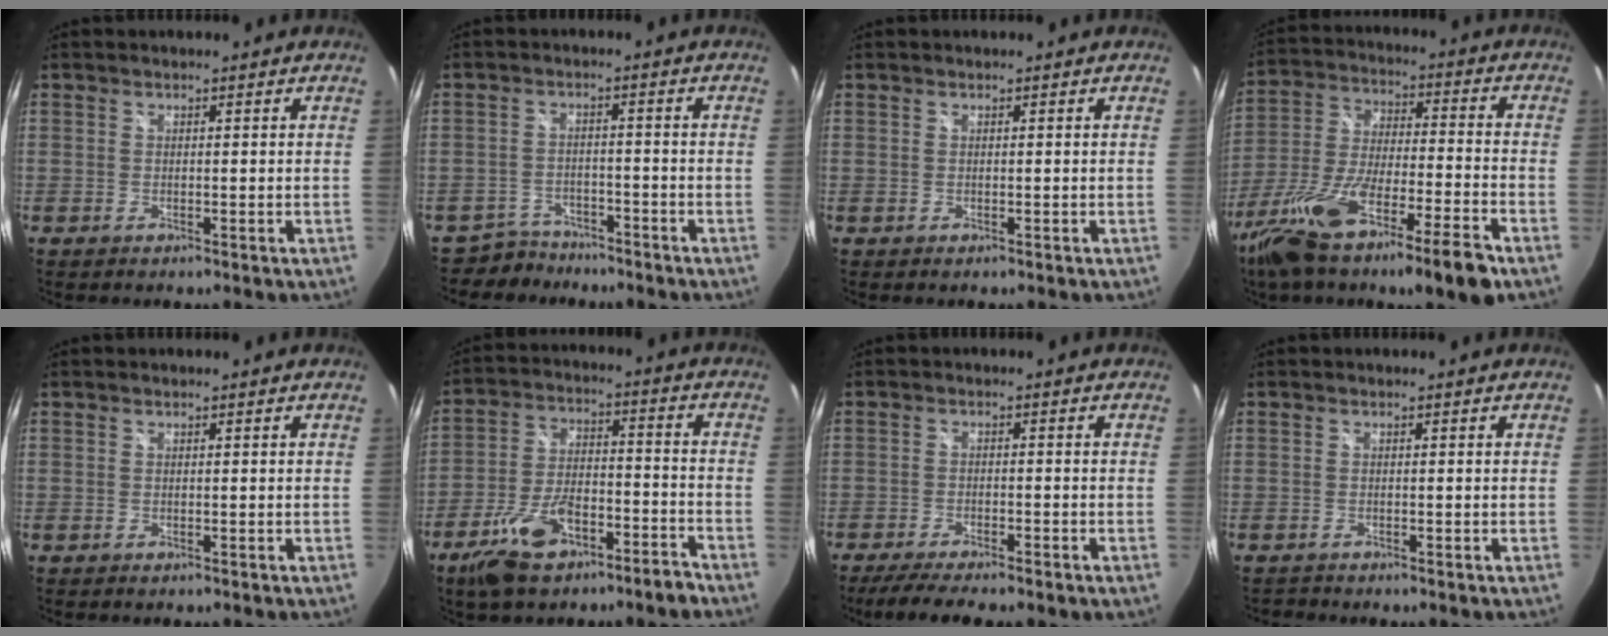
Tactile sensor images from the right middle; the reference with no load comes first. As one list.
[{"total": 5.0, "force": [-4.3, 2.5, -0.3], "torque": [-0.006, 0.012, -0.073]}, {"total": 0.0}, {"total": 19.7, "force": [-12.6, 3.0, 14.8], "torque": [-0.287, -0.045, -0.223]}, {"total": 0.0}, {"total": 14.0, "force": [-9.8, 5.5, 8.4], "torque": [-0.168, 0.002, -0.159]}, {"total": 8.5, "force": [-6.8, 1.3, 4.9], "torque": [-0.105, -0.019, -0.105]}, {"total": 0.8, "force": [-0.7, 0.3, -0.1], "torque": [-0.001, -0.001, -0.014]}]